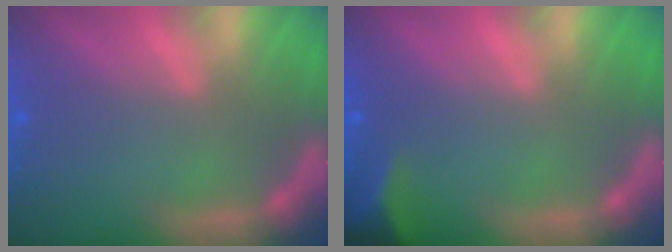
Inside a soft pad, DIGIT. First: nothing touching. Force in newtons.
{"total": 4.0}